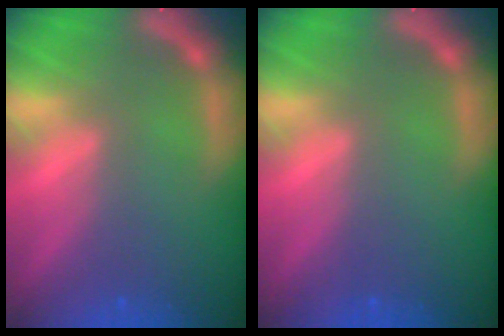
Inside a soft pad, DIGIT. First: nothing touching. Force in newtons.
{"total": 0.0}